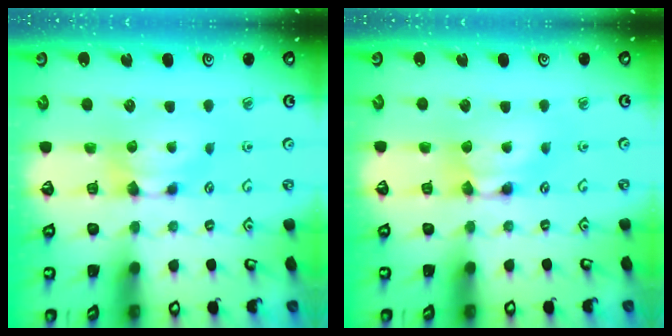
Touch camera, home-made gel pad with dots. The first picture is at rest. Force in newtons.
{"total": 1.8, "press": 1.8, "slide": 0.1}